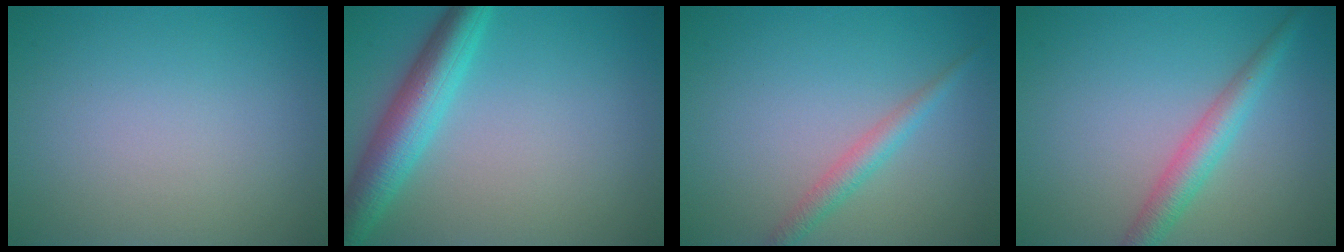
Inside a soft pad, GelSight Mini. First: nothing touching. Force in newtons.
{"total": 5.4, "press": 5.4, "slide": 0.2}
{"total": 2.0, "press": 2.0, "slide": 0.0}
{"total": 3.2, "press": 3.2, "slide": 0.1}